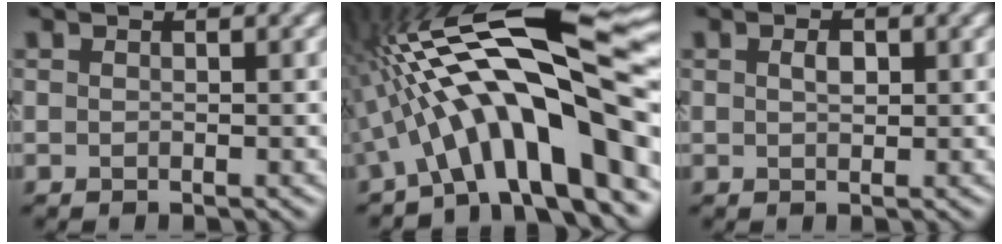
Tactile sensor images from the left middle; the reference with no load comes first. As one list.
[{"total": 15.3, "force": [-1.7, 4.5, 14.5], "torque": [-0.212, 0.040, -0.035]}, {"total": 1.3, "force": [0.5, 0.6, 1.0], "torque": [-0.020, 0.004, 0.008]}]